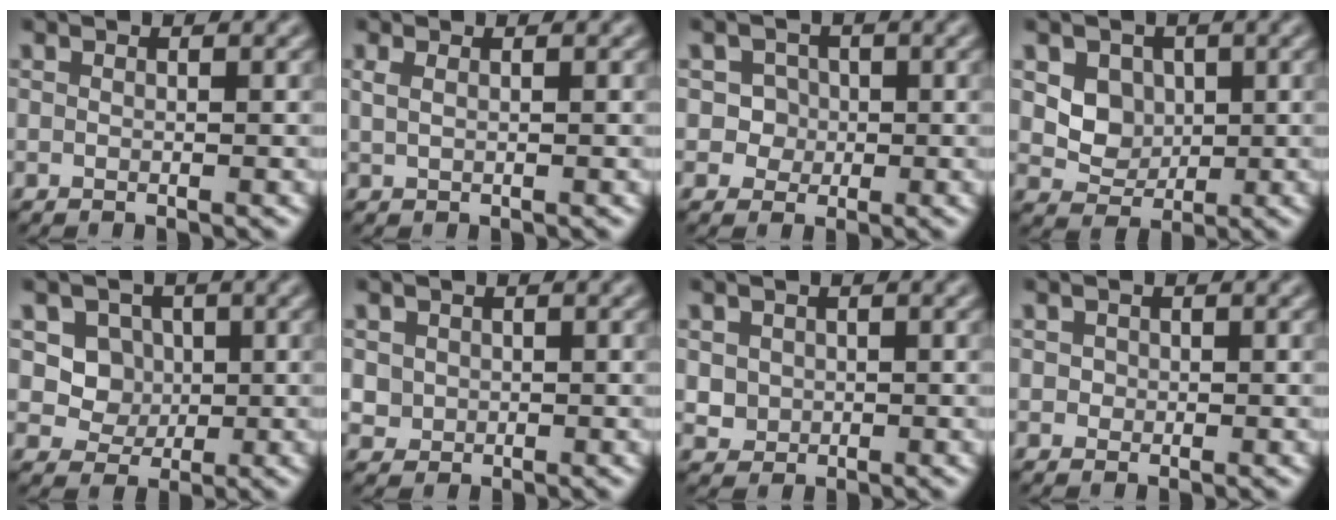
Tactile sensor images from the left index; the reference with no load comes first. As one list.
[{"total": 1.1, "force": [0.6, 0.5, 0.8], "torque": [-0.016, -0.002, 0.010]}, {"total": 2.4, "force": [0.2, 2.3, 0.6], "torque": [0.008, 0.005, 0.001]}, {"total": 3.2, "force": [0.6, 2.7, 1.6], "torque": [-0.029, -0.009, 0.012]}, {"total": 3.9, "force": [0.9, 3.4, 1.6], "torque": [-0.026, -0.008, 0.026]}, {"total": 1.4, "force": [0.1, 1.4, 0.3], "torque": [0.001, -0.007, 0.006]}, {"total": 1.7, "force": [0.1, 1.6, 0.5], "torque": [-0.006, -0.007, 0.007]}, {"total": 0.7, "force": [0.1, 0.7, 0.1], "torque": [0.003, -0.002, 0.000]}]